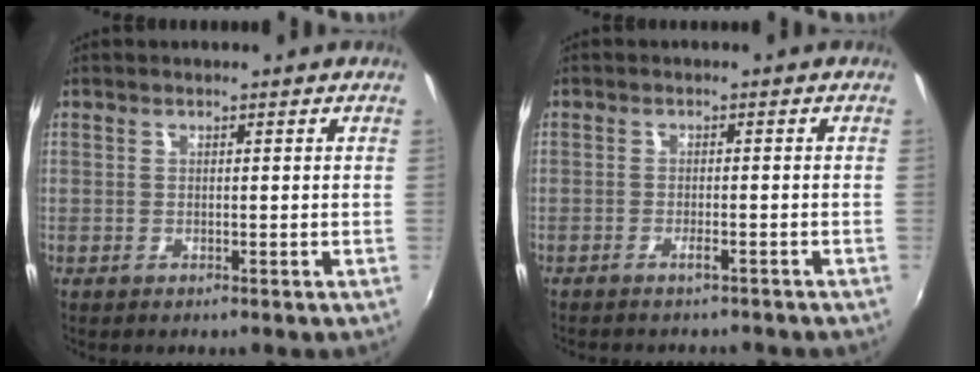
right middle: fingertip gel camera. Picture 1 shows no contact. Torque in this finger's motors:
{"motor_torque": [0.32, -0.44, 0.07, 0.05]}